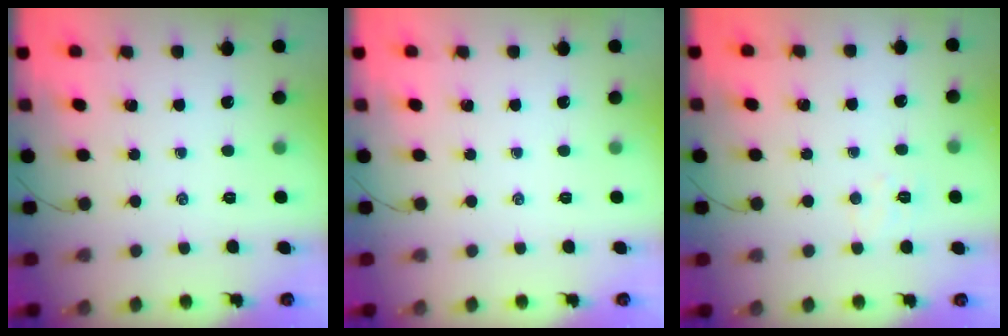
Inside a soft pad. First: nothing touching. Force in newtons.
{"total": 0.0}
{"total": 3.8, "press": 3.7, "slide": 0.9}